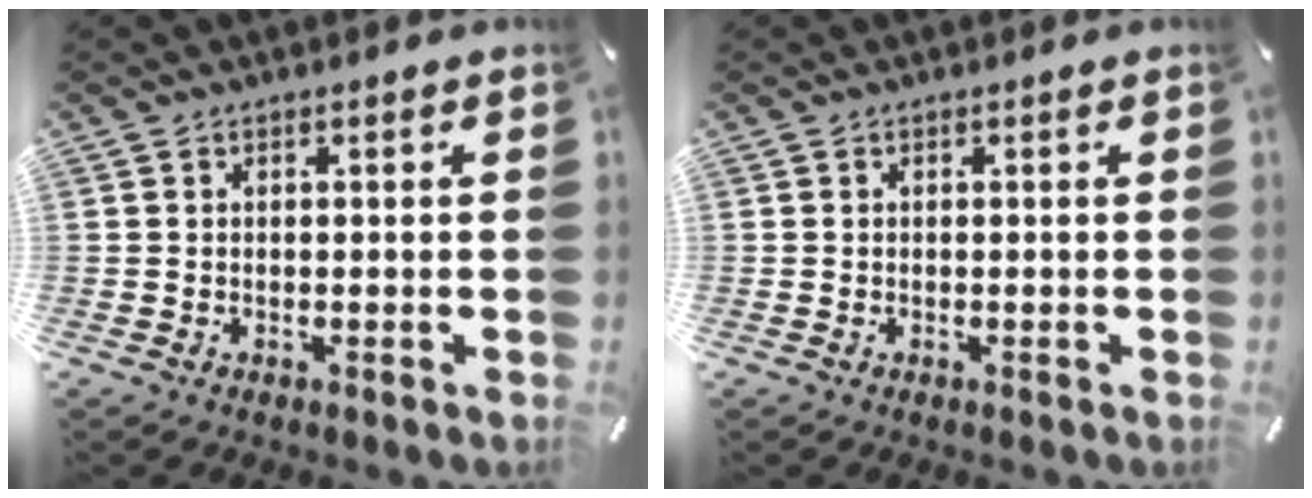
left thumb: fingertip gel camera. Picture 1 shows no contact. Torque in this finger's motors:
{"motor_torque": [0.03, 0.17, 0.02, -0.02, 0.02]}